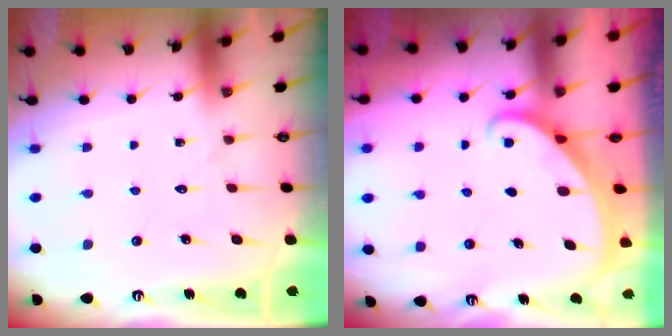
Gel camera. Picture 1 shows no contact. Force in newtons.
{"total": 1.6, "press": 1.6, "slide": 0.0}